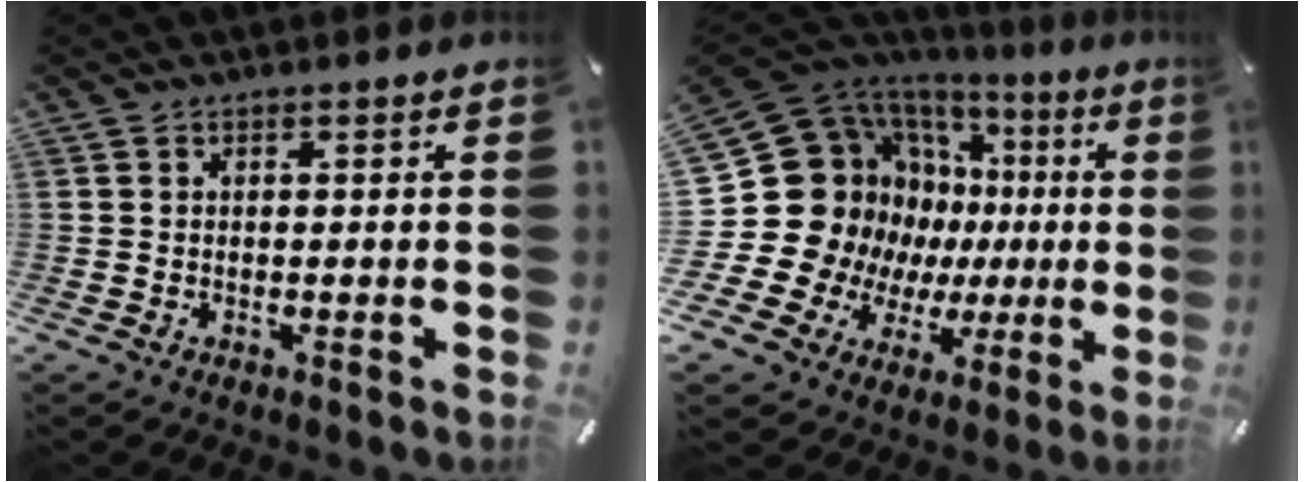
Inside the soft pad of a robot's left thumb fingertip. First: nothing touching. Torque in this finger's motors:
{"motor_torque": [1.62, 3.39, 0.88, 0.79, 0.03]}